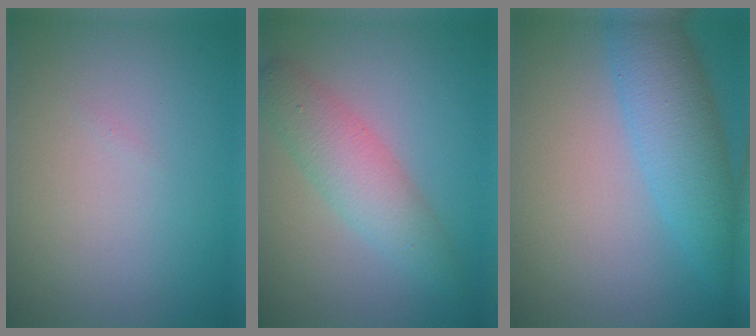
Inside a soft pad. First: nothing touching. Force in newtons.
{"total": 4.3, "press": 4.3, "slide": 0.1}
{"total": 6.0, "press": 6.0, "slide": 0.1}